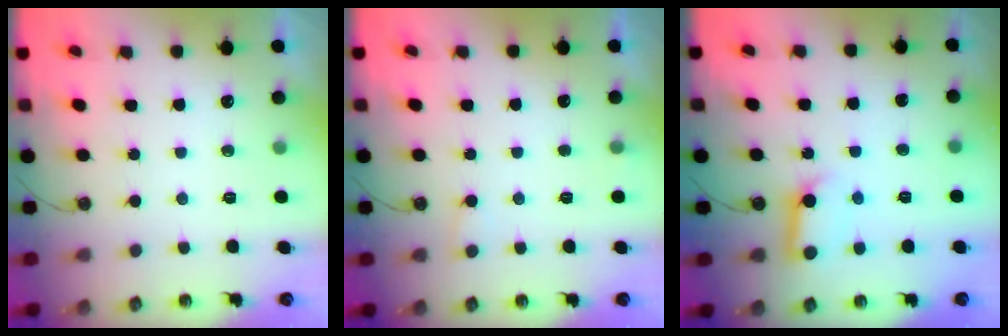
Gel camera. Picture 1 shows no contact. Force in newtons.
{"total": 6.0, "press": 6.0, "slide": 0.4}
{"total": 9.8, "press": 9.8, "slide": 1.2}